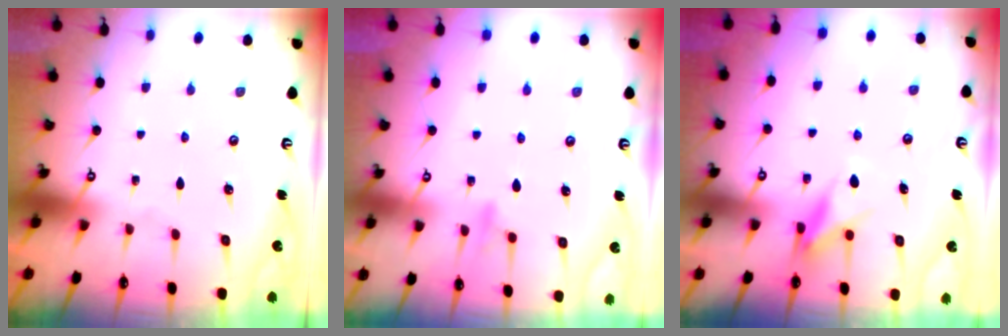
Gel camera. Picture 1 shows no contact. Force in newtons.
{"total": 8.5, "press": 8.5, "slide": 0.8}
{"total": 7.8, "press": 7.7, "slide": 1.1}